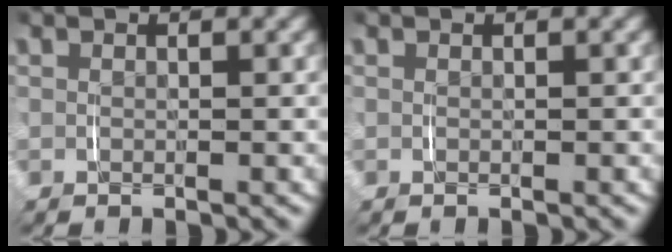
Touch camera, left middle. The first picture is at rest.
{"total": 0.0}